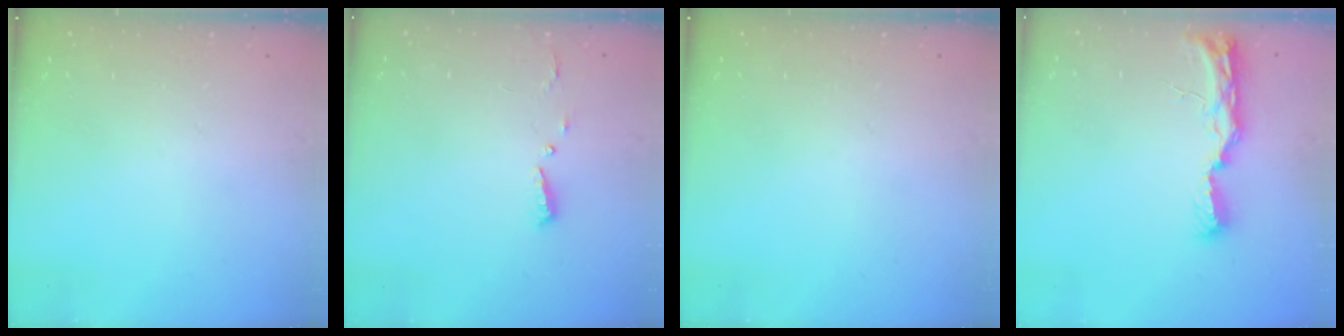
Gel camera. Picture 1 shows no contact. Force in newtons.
{"total": 4.4, "press": 4.4, "slide": 0.4}
{"total": 0.0}
{"total": 8.8, "press": 8.8, "slide": 1.0}